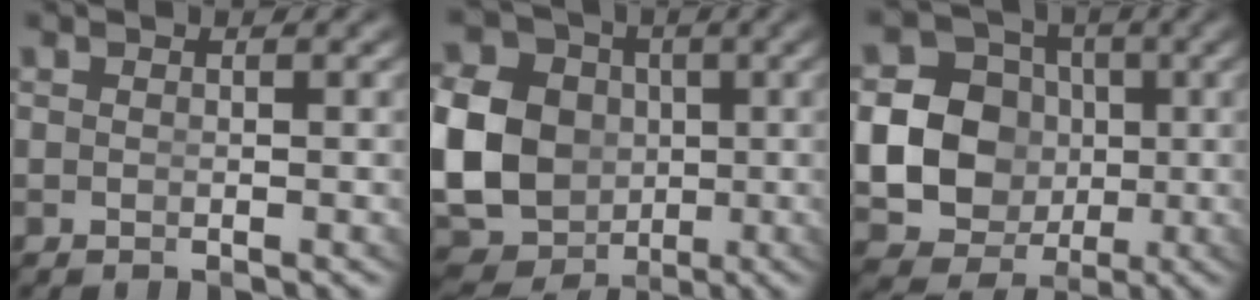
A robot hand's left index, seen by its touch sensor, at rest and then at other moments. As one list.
[{"total": 17.9, "force": [-1.1, 16.4, 7.3], "torque": [-0.180, -0.053, -0.021]}, {"total": 17.9, "force": [-0.8, 16.5, 6.9], "torque": [-0.177, -0.059, -0.016]}]